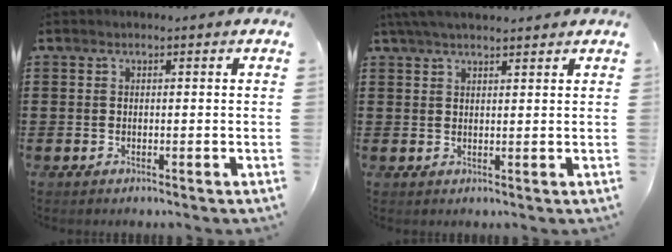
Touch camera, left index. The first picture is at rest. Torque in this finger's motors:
{"motor_torque": [0.87, -0.53, 0.16, 0.05]}